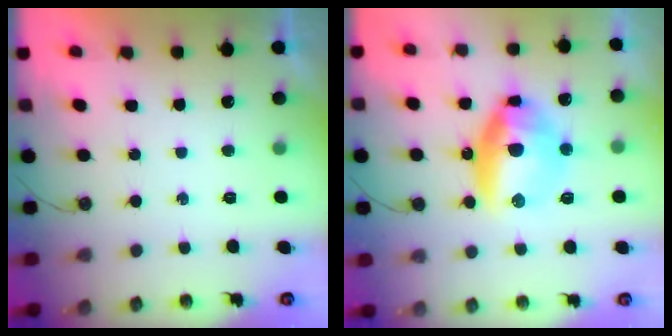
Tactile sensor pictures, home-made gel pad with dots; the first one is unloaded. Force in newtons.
{"total": 13.3, "press": 13.3, "slide": 1.5}